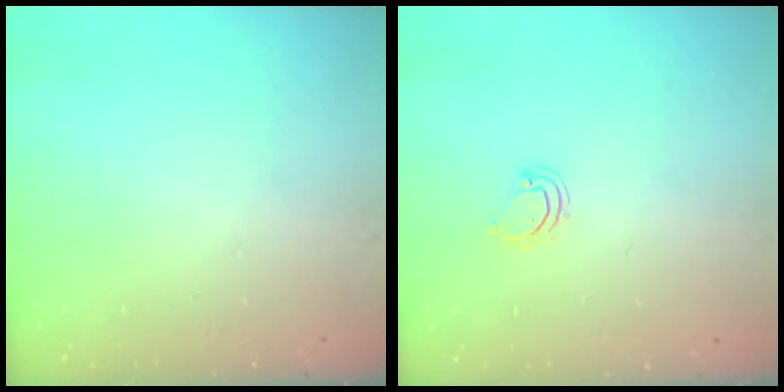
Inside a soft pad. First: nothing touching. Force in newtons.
{"total": 3.7, "press": 3.7, "slide": 0.2}